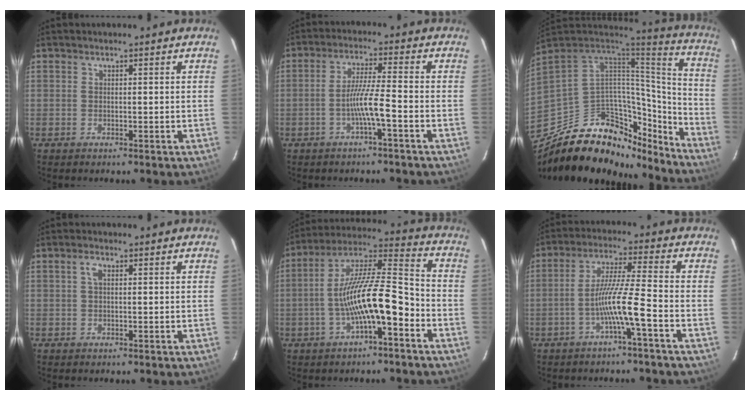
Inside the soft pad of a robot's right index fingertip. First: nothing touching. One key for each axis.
{"total": 5.6, "fx": -2.6, "fy": -0.6, "fz": 4.9, "tx": -0.098, "ty": 0.004, "tz": -0.048}
{"total": 29.0, "fx": -20.9, "fy": 14.8, "fz": 13.5, "tx": -0.234, "ty": 0.054, "tz": -0.298}
{"total": 1.6, "fx": 0.4, "fy": 0.8, "fz": 1.3, "tx": -0.029, "ty": 0.005, "tz": 0.006}
{"total": 14.6, "fx": -5.4, "fy": 3.1, "fz": 13.2, "tx": -0.241, "ty": 0.013, "tz": -0.097}
{"total": 8.0, "fx": -3.8, "fy": -1.2, "fz": 6.9, "tx": -0.142, "ty": 0.005, "tz": -0.070}